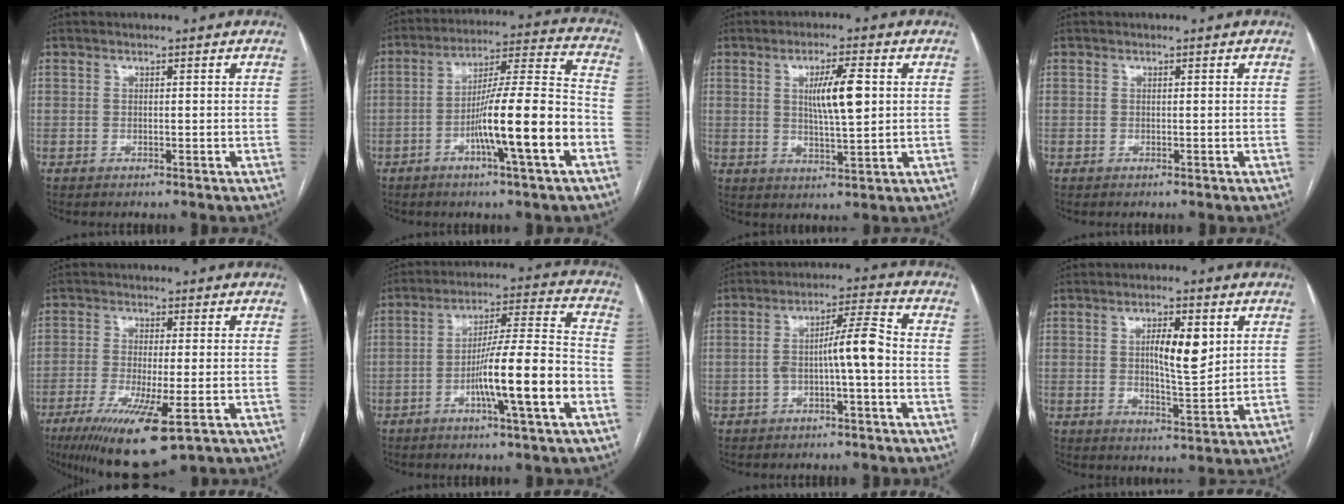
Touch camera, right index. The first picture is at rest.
{"total": 15.1, "force": [-5.6, -0.1, 14.1], "torque": [-0.234, 0.007, -0.091]}
{"total": 7.3, "force": [1.5, 1.0, 7.1], "torque": [-0.121, 0.001, 0.028]}
{"total": 0.0}
{"total": 12.2, "force": [-6.2, 1.7, 10.4], "torque": [-0.180, -0.037, -0.098]}
{"total": 13.6, "force": [-5.1, -0.2, 12.7], "torque": [-0.212, 0.006, -0.083]}
{"total": 6.5, "force": [-1.4, 0.2, 6.3], "torque": [-0.107, 0.027, -0.020]}
{"total": 7.2, "force": [1.9, 1.8, 6.7], "torque": [-0.110, 0.000, 0.034]}